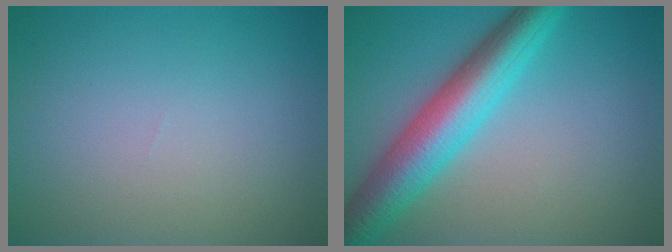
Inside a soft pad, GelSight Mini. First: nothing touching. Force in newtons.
{"total": 7.5, "press": 7.5, "slide": 0.2}